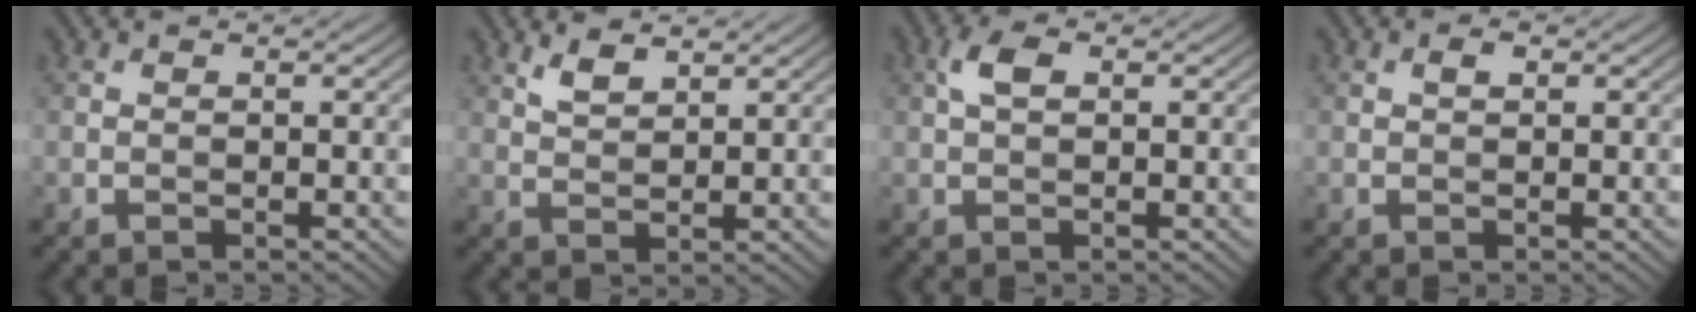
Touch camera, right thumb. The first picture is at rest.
{"total": 2.8, "force": [2.2, 0.8, 1.6], "torque": [-0.040, 0.001, 0.051]}
{"total": 2.7, "force": [0.7, 1.3, 2.3], "torque": [-0.051, 0.009, 0.012]}
{"total": 1.0, "force": [0.4, 0.5, 0.8], "torque": [-0.014, 0.001, 0.006]}